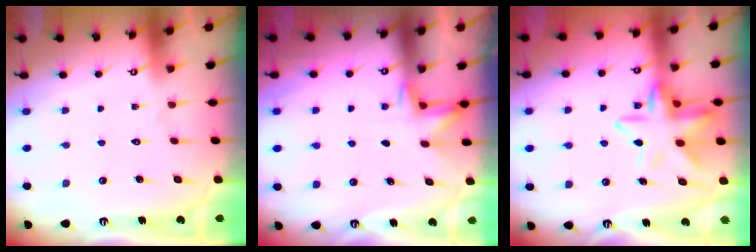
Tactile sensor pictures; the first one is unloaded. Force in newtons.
{"total": 3.8, "press": 3.5, "slide": 1.2}
{"total": 13.2, "press": 13.1, "slide": 1.3}